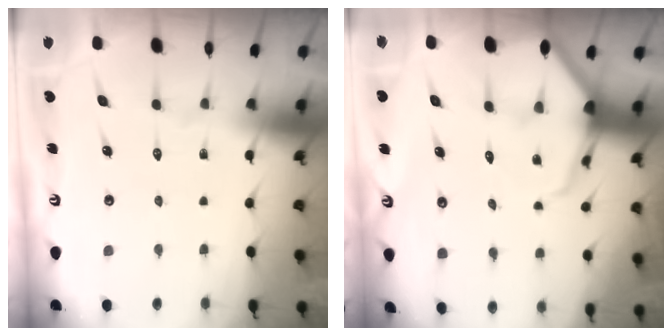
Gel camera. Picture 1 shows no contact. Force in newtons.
{"total": 6.6, "press": 6.5, "slide": 0.7}